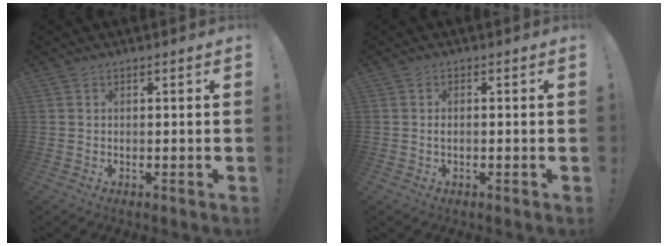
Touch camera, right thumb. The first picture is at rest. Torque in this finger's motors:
{"motor_torque": [-0.19, 0.01, -0.09, 0.17, 0.03]}